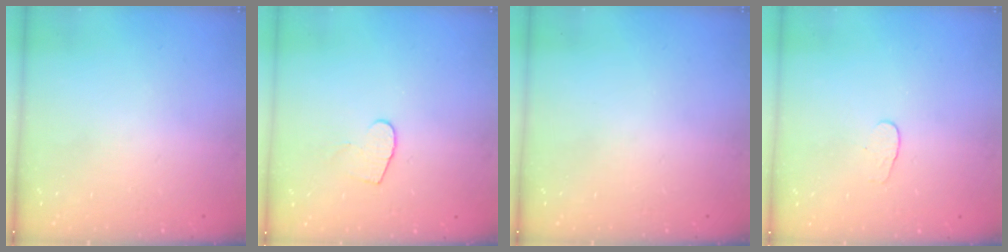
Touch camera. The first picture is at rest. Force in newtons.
{"total": 5.8, "press": 5.8, "slide": 0.4}
{"total": 0.0}
{"total": 3.3, "press": 3.3, "slide": 0.3}